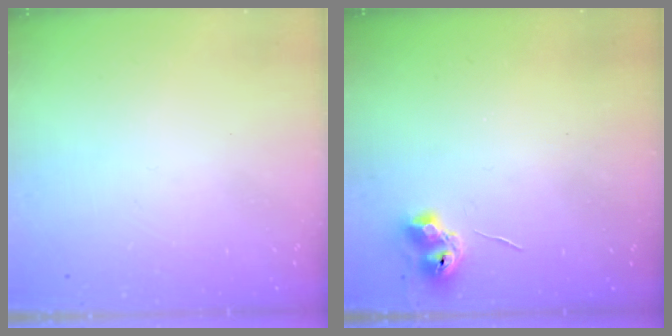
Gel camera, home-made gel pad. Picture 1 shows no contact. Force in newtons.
{"total": 7.0, "press": 7.0, "slide": 0.7}